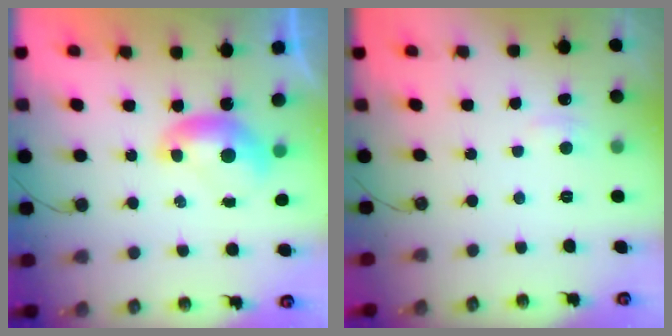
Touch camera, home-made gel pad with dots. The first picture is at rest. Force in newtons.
{"total": 3.4, "press": 3.4, "slide": 0.3}